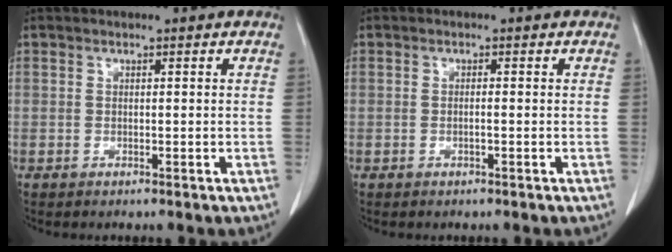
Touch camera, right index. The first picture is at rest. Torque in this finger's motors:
{"motor_torque": [-0.03, 0.03, -0.04, -0.01]}